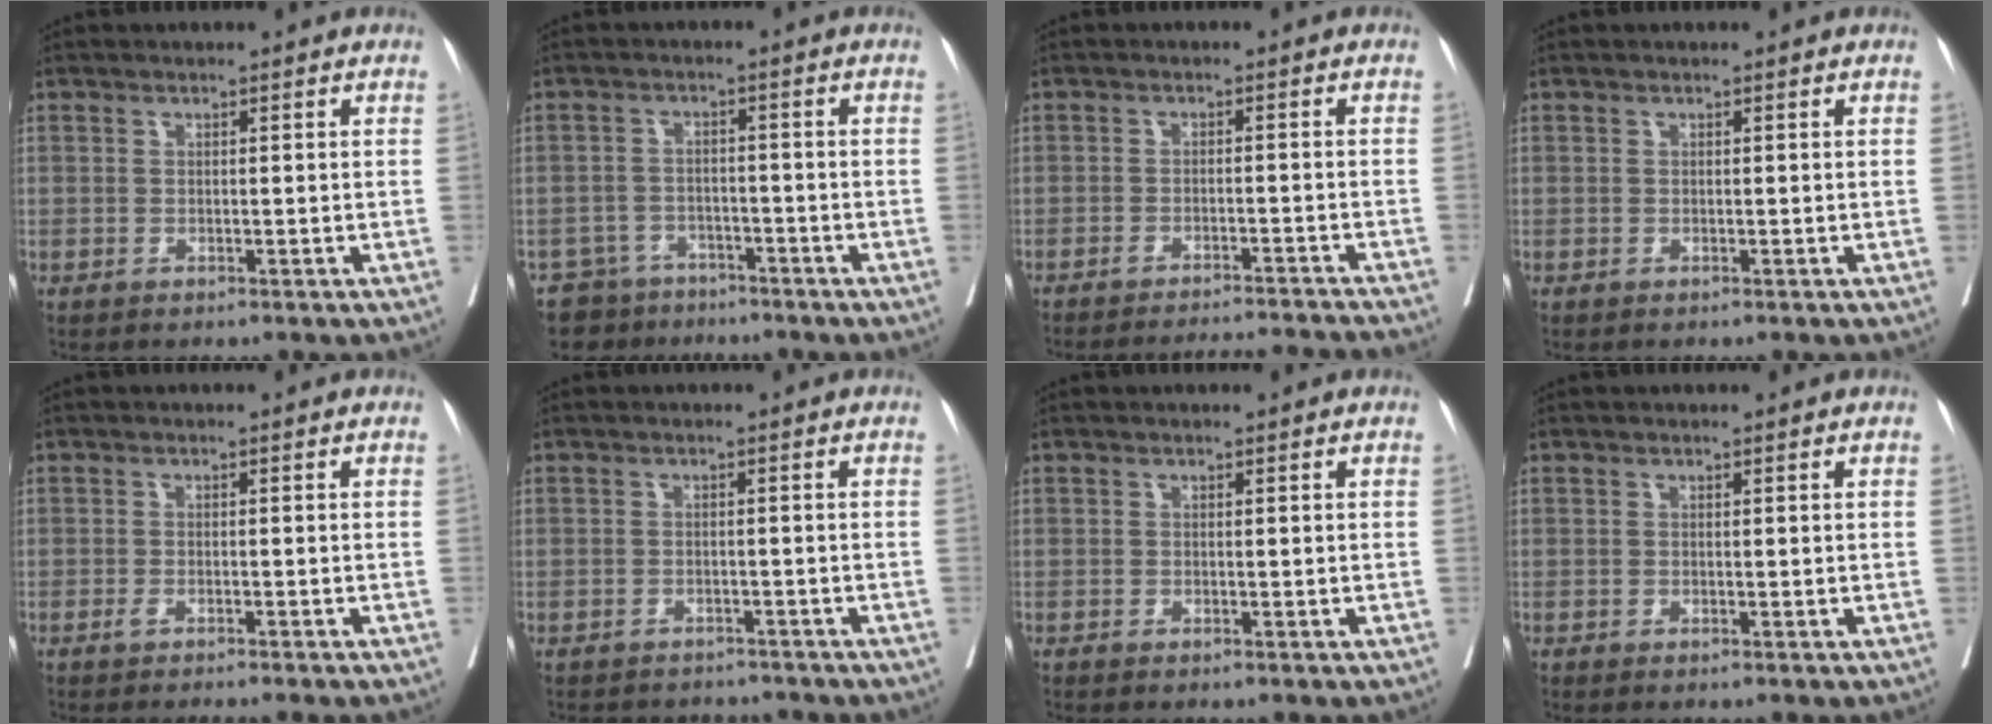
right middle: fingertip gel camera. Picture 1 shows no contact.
{"total": 5.9, "force": [-4.6, 3.6, -0.4], "torque": [0.014, 0.013, -0.073]}
{"total": 10.3, "force": [-10.2, -0.5, 1.6], "torque": [-0.011, 0.003, -0.128]}
{"total": 0.0}
{"total": 3.0, "force": [-2.5, -0.1, 1.5], "torque": [-0.014, 0.000, -0.033]}
{"total": 5.6, "force": [-5.5, 1.3, -0.1], "torque": [0.002, 0.008, -0.068]}
{"total": 0.0}
{"total": 0.0}